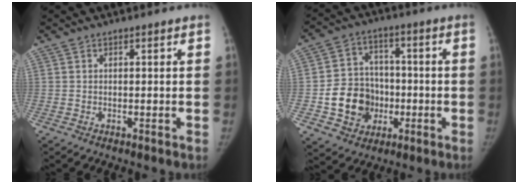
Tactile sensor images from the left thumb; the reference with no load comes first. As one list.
[{"total": 12.8, "force": [-2.8, 11.1, 5.6], "torque": [-0.051, 0.023, -0.044]}]